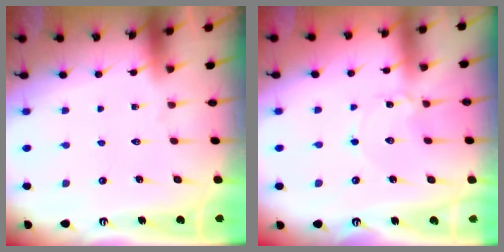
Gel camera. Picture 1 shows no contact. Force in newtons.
{"total": 1.5, "press": 1.5, "slide": 0.2}